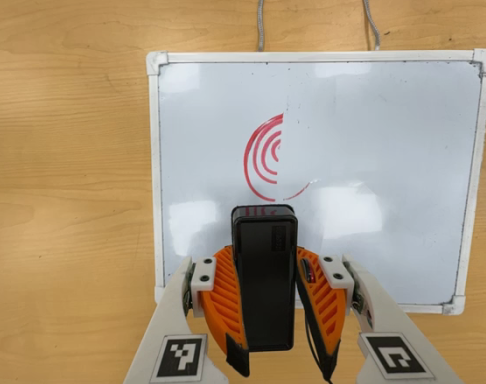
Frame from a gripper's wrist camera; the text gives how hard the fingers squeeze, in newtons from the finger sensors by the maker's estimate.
{"total": 6.5, "left": 5.7, "right": 7.4}